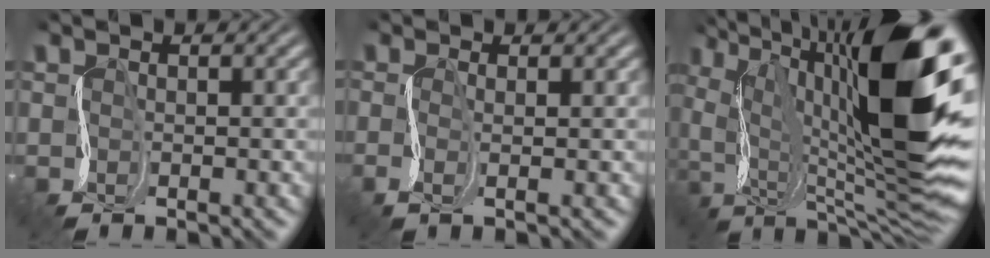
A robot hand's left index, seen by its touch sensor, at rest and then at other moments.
{"total": 1.3, "force": [0.0, 0.4, 1.2], "torque": [-0.030, -0.005, -0.007]}
{"total": 16.8, "force": [1.3, 7.1, 15.2], "torque": [-0.245, 0.025, 0.009]}